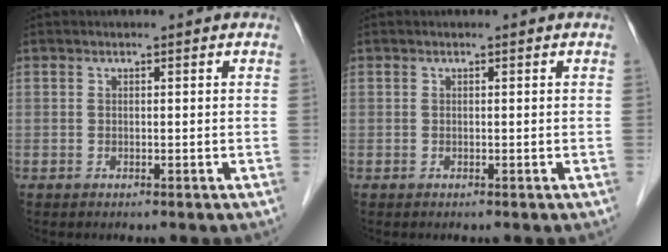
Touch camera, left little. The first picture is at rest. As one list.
[{"total": 0.0}]